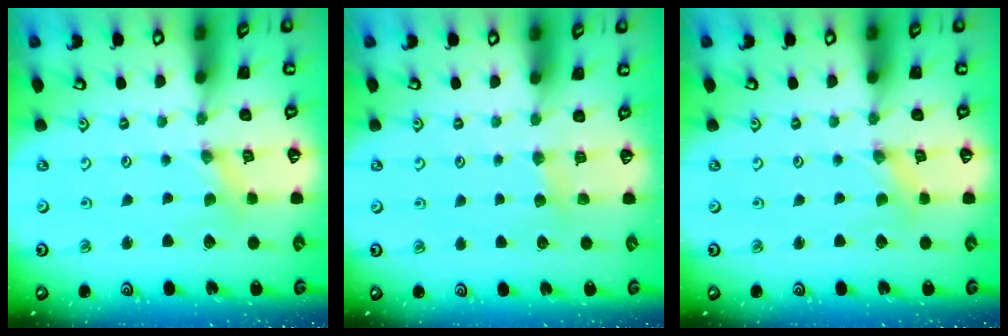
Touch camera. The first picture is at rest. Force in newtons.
{"total": 3.2, "press": 3.1, "slide": 0.5}
{"total": 0.6, "press": 0.6, "slide": 0.1}